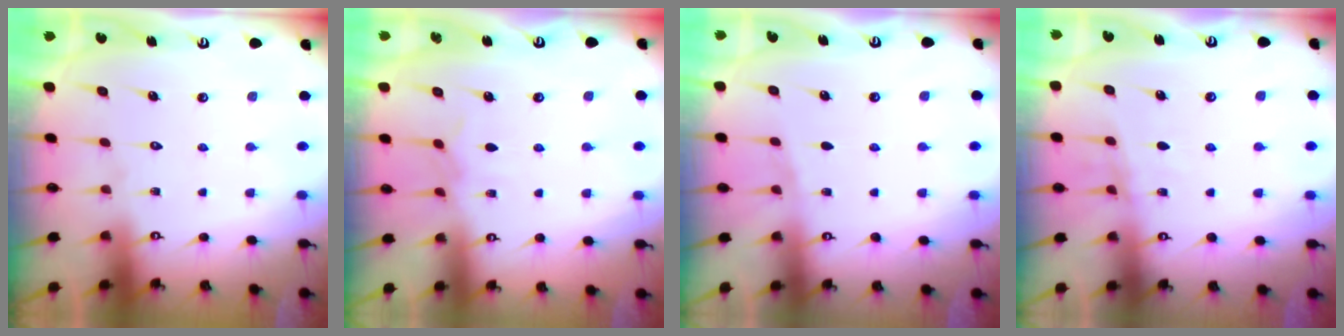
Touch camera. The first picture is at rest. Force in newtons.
{"total": 4.6, "press": 4.5, "slide": 0.7}
{"total": 2.1, "press": 1.9, "slide": 0.9}
{"total": 5.6, "press": 5.5, "slide": 1.3}